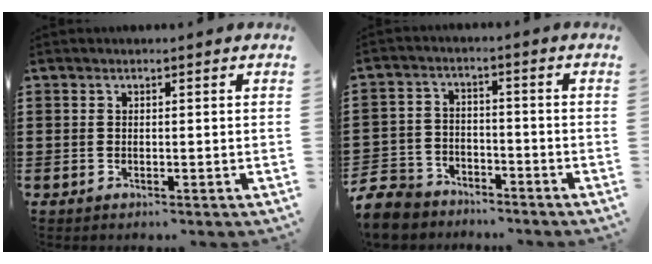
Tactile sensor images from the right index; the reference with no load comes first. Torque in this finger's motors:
{"motor_torque": [0.61, 0.76, -0.25, -0.21]}